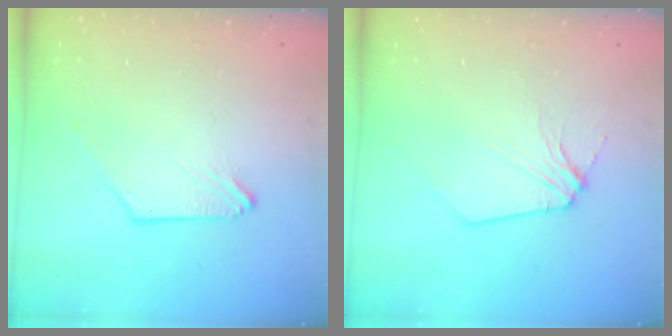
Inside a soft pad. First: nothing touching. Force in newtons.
{"total": 3.9, "press": 3.9, "slide": 0.4}